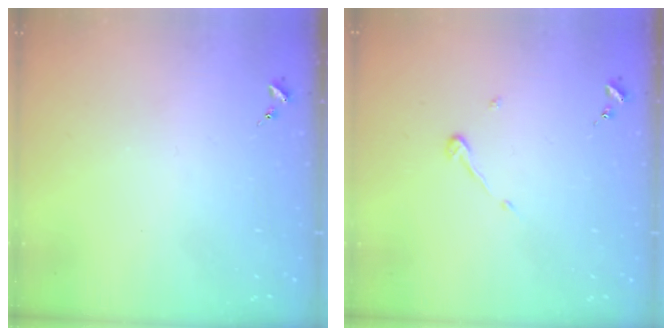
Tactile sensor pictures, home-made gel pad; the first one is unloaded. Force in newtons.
{"total": 3.7, "press": 3.7, "slide": 0.3}